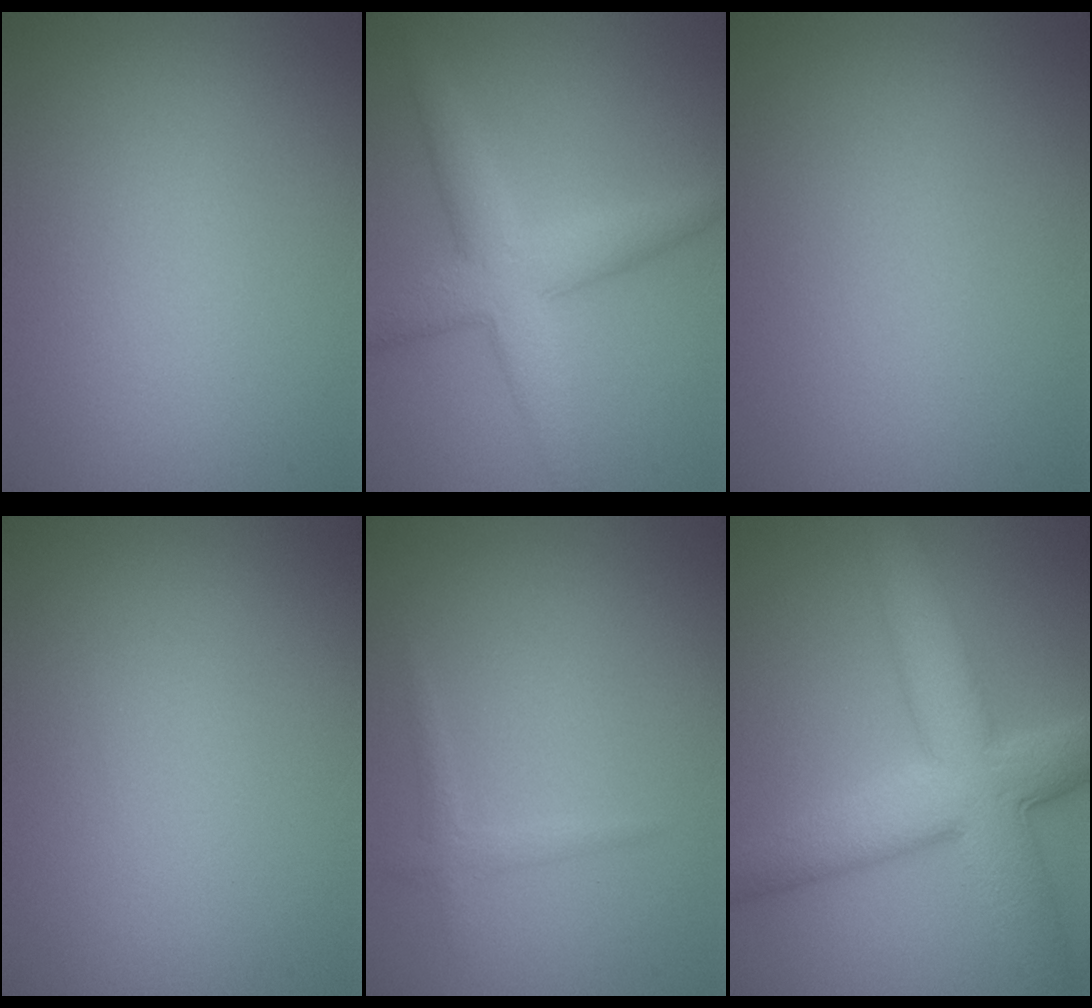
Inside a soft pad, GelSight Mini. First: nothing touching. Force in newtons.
{"total": 4.9, "press": 4.9, "slide": 0.1}
{"total": 0.0}
{"total": 0.0}
{"total": 1.1, "press": 1.1, "slide": 0.0}
{"total": 9.1, "press": 9.1, "slide": 0.3}